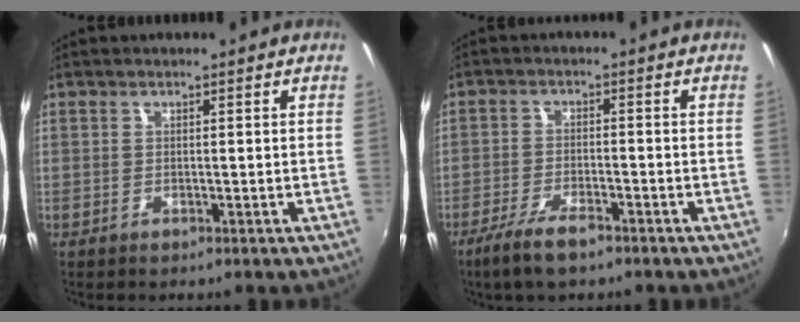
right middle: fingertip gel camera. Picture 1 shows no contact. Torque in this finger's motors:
{"motor_torque": [0.00, -2.14, 0.00, 0.02]}